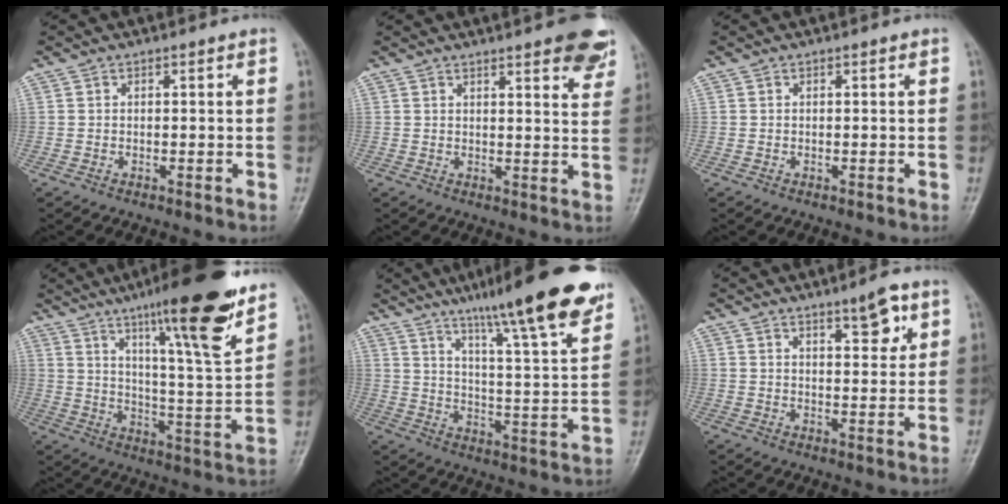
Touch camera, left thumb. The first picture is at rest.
{"total": 10.4, "force": [7.0, 2.5, 7.2], "torque": [-0.062, -0.029, 0.077]}
{"total": 0.0}
{"total": 20.2, "force": [13.4, 2.3, 14.9], "torque": [-0.202, -0.069, 0.207]}
{"total": 20.9, "force": [14.6, 2.4, 14.7], "torque": [-0.198, -0.057, 0.217]}
{"total": 5.9, "force": [3.4, 1.9, 4.5], "torque": [-0.055, -0.021, 0.050]}